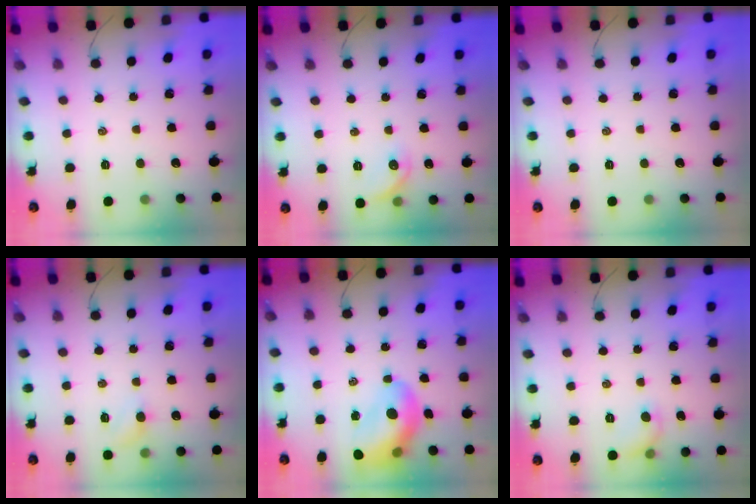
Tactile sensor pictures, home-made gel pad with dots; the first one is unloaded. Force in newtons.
{"total": 6.8, "press": 6.7, "slide": 0.9}
{"total": 0.0}
{"total": 3.6, "press": 3.4, "slide": 1.1}
{"total": 13.7, "press": 13.2, "slide": 3.8}
{"total": 5.6, "press": 5.4, "slide": 1.5}